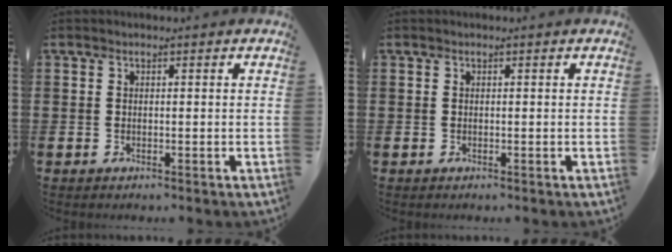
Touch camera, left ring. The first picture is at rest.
{"total": 0.0}